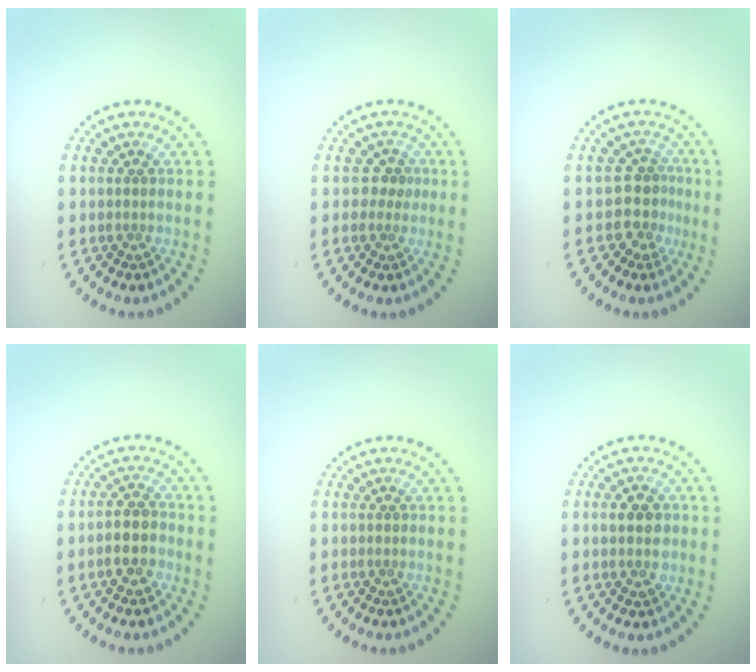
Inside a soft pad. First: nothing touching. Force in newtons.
{"total": 1.4, "press": 1.2, "slide": 0.6}
{"total": 2.8, "press": 2.0, "slide": 2.0}
{"total": 3.0, "press": 2.8, "slide": 0.8}
{"total": 0.0}
{"total": 3.3, "press": 3.3, "slide": 0.2}